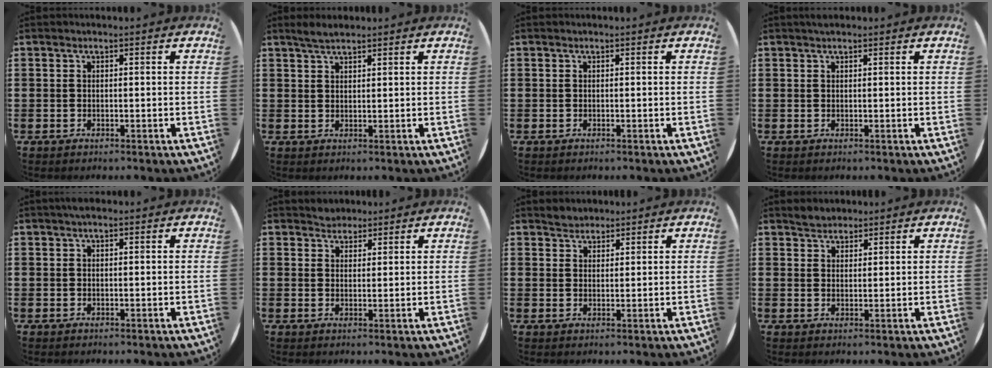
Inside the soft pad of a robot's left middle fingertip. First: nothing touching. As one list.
[{"total": 2.3, "force": [2.0, 0.4, 1.0], "torque": [-0.022, 0.006, 0.037]}, {"total": 0.0}, {"total": 0.6, "force": [0.6, 0.1, 0.1], "torque": [-0.003, 0.001, 0.011]}, {"total": 0.6, "force": [0.5, 0.2, 0.3], "torque": [-0.007, 0.002, 0.008]}, {"total": 2.0, "force": [1.9, 0.7, -0.3], "torque": [0.010, 0.002, 0.035]}, {"total": 2.1, "force": [2.0, 0.7, -0.2], "torque": [0.008, 0.002, 0.037]}, {"total": 2.3, "force": [2.1, 0.8, -0.1], "torque": [0.000, 0.006, 0.042]}]